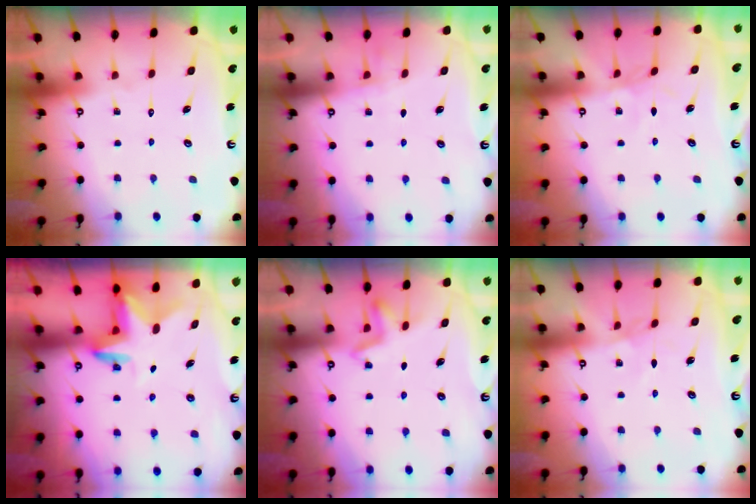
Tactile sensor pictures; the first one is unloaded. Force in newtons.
{"total": 3.3, "press": 3.1, "slide": 1.1}
{"total": 1.7, "press": 1.6, "slide": 0.3}
{"total": 3.0, "press": 3.0, "slide": 0.3}
{"total": 3.3, "press": 2.9, "slide": 1.4}
{"total": 2.3, "press": 2.3, "slide": 0.4}